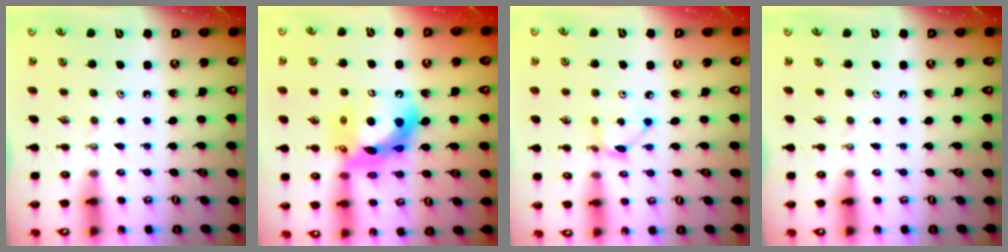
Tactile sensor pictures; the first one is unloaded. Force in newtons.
{"total": 16.6, "press": 16.5, "slide": 1.6}
{"total": 2.6, "press": 2.6, "slide": 0.2}
{"total": 0.0}